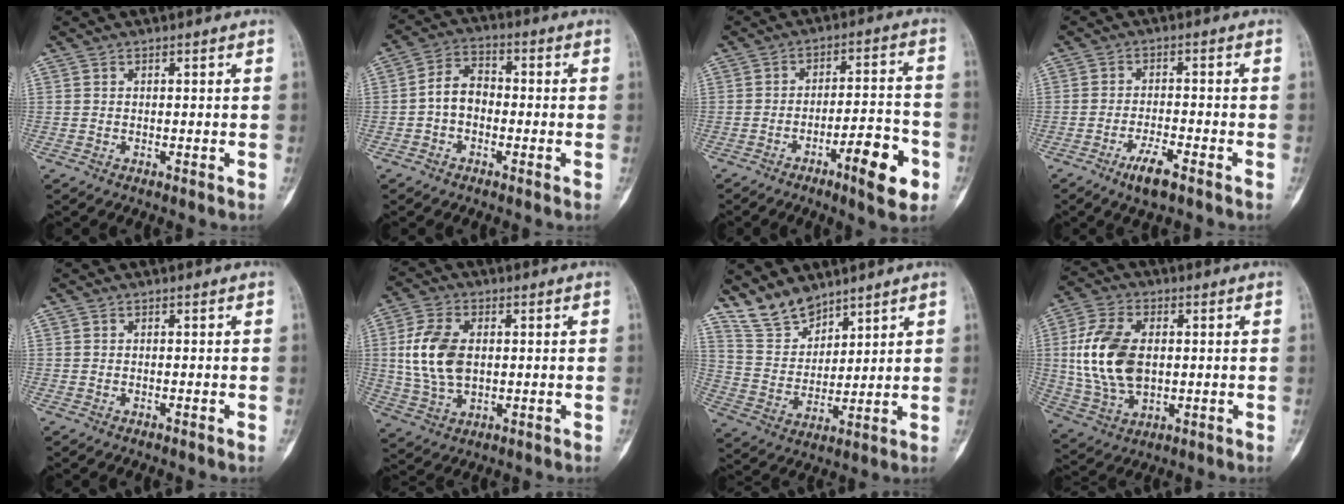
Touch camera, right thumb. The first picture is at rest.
{"total": 6.4, "force": [-1.2, 4.7, 4.2], "torque": [-0.059, 0.026, -0.034]}
{"total": 11.4, "force": [-5.4, 2.9, 9.6], "torque": [-0.131, 0.034, -0.079]}
{"total": 5.2, "force": [-3.3, 1.1, 3.9], "torque": [-0.077, 0.011, -0.061]}
{"total": 0.0}
{"total": 11.3, "force": [1.2, 7.0, 8.8], "torque": [-0.178, 0.000, 0.029]}
{"total": 8.8, "force": [7.6, 3.9, 2.0], "torque": [-0.023, -0.047, 0.164]}
{"total": 14.9, "force": [1.2, 9.2, 11.7], "torque": [-0.228, -0.002, 0.028]}